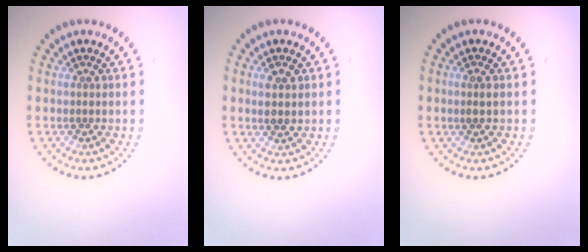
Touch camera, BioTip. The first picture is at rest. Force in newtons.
{"total": 1.7, "press": 1.6, "slide": 0.6}
{"total": 0.9, "press": 0.9, "slide": 0.2}